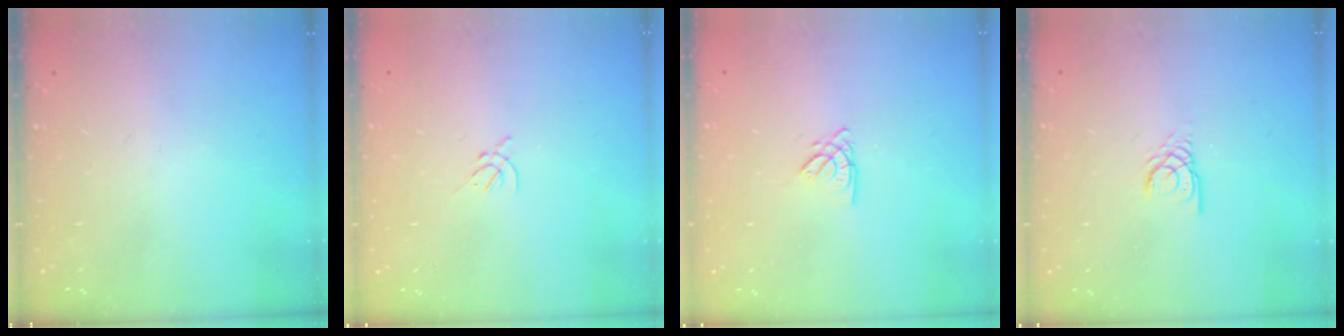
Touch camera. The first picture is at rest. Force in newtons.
{"total": 1.4, "press": 1.3, "slide": 0.5}
{"total": 2.7, "press": 2.7, "slide": 0.3}
{"total": 2.8, "press": 2.8, "slide": 0.1}